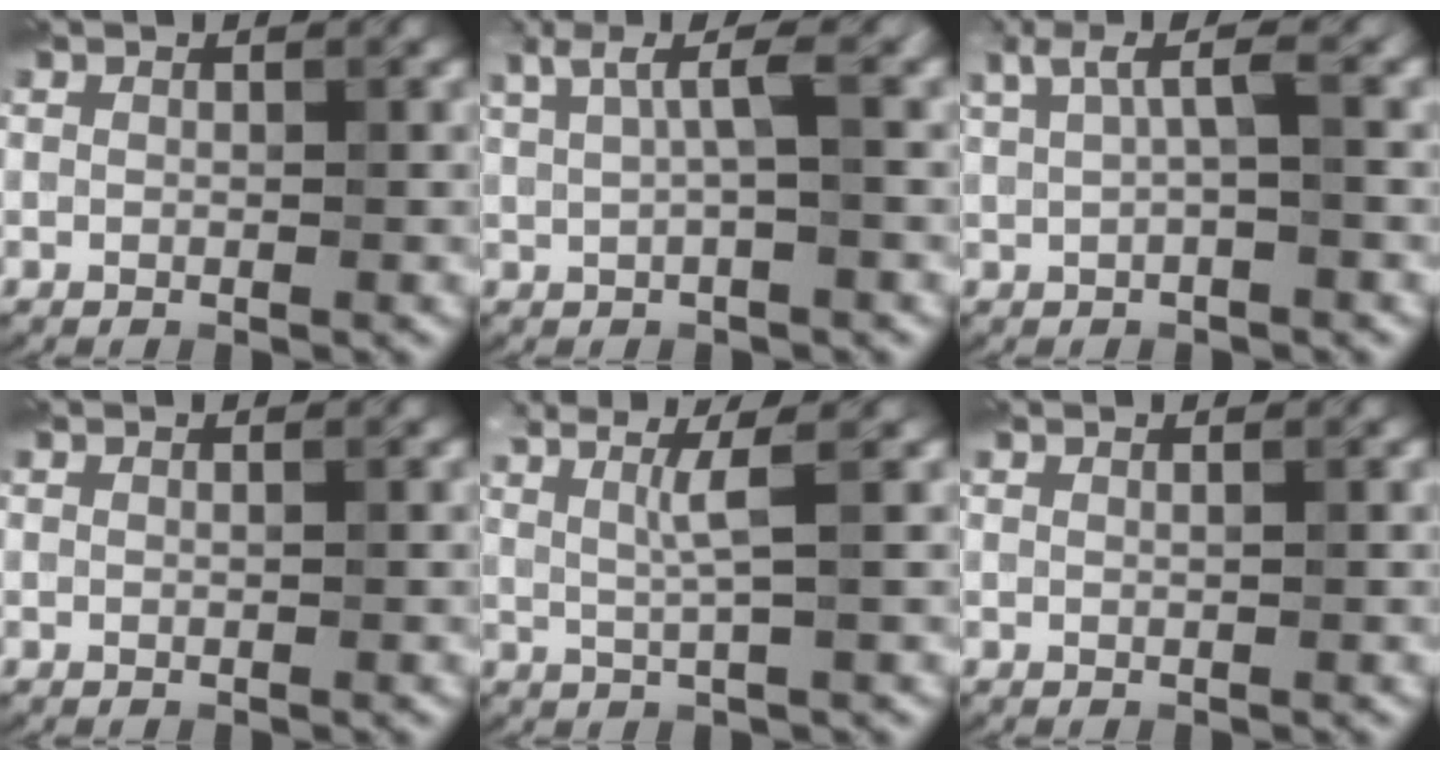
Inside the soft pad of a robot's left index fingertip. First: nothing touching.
{"total": 3.9, "force": [1.4, 0.8, 3.5], "torque": [-0.059, 0.008, 0.025]}
{"total": 3.5, "force": [1.2, 0.8, 3.2], "torque": [-0.053, 0.007, 0.021]}
{"total": 0.5, "force": [0.4, 0.2, 0.3], "torque": [-0.001, -0.001, -0.001]}
{"total": 4.2, "force": [1.8, 0.6, 3.8], "torque": [-0.067, 0.008, 0.038]}
{"total": 1.2, "force": [0.7, 0.5, 0.7], "torque": [-0.003, -0.002, -0.002]}